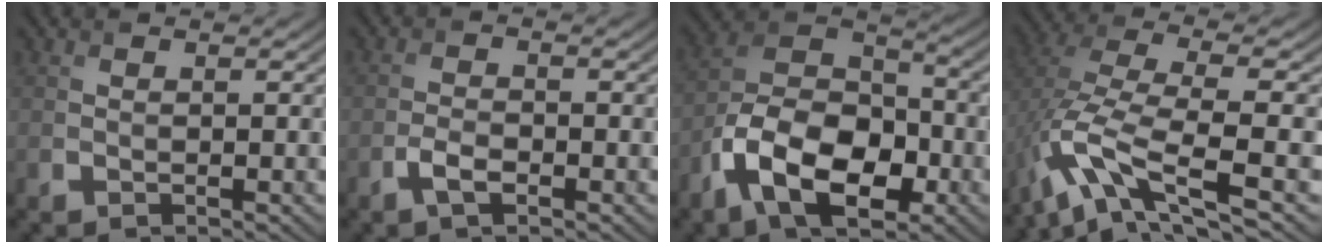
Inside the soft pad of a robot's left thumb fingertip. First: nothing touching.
{"total": 2.7, "force": [-1.6, 1.1, 1.8], "torque": [-0.040, 0.000, -0.035]}
{"total": 13.2, "force": [-6.3, 7.5, 8.9], "torque": [-0.182, -0.012, -0.132]}
{"total": 11.0, "force": [-4.9, 3.6, 9.2], "torque": [-0.200, -0.011, -0.095]}